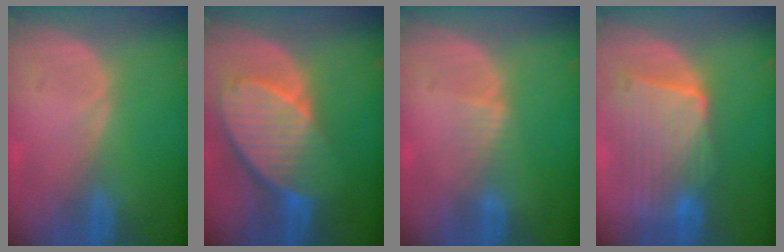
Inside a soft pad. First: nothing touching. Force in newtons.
{"total": 10.2, "press": 8.8, "slide": 5.0}
{"total": 1.9, "press": 1.9, "slide": 0.2}
{"total": 9.7, "press": 8.8, "slide": 4.1}